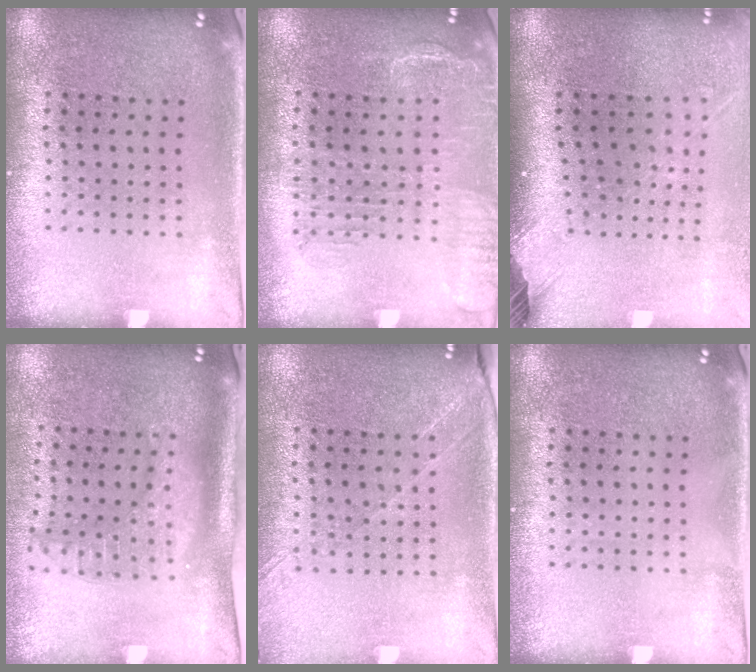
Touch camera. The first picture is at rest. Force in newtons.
{"total": 1.7, "press": 1.4, "slide": 0.8}
{"total": 2.6, "press": 1.8, "slide": 1.8}
{"total": 2.0, "press": 1.5, "slide": 1.3}
{"total": 1.3, "press": 1.2, "slide": 0.6}
{"total": 0.0}